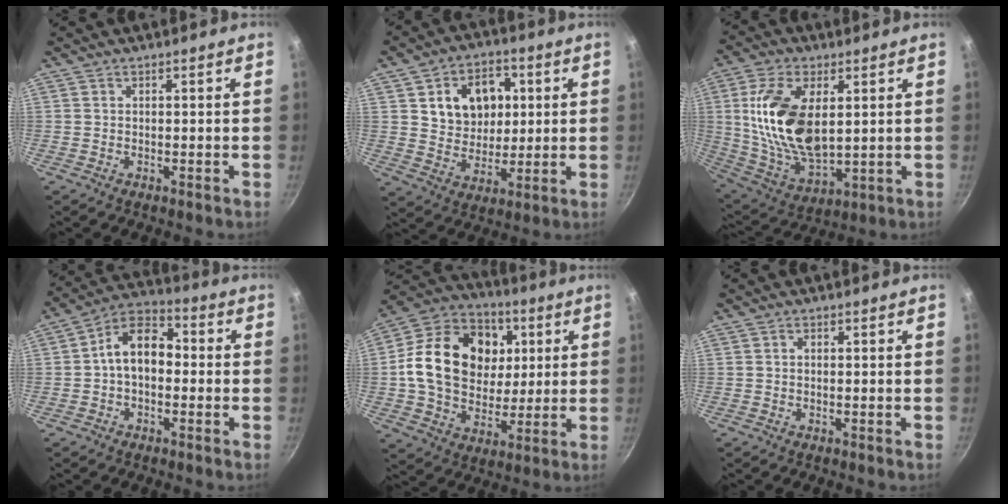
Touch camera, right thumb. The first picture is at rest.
{"total": 13.0, "force": [3.2, 10.2, 7.5], "torque": [-0.082, -0.005, 0.053]}
{"total": 18.5, "force": [3.4, 10.0, 15.2], "torque": [-0.283, -0.018, 0.076]}
{"total": 10.3, "force": [-0.3, 6.9, 7.6], "torque": [-0.095, 0.039, -0.025]}
{"total": 22.6, "force": [3.7, 17.4, 14.0], "torque": [-0.220, 0.012, 0.060]}
{"total": 0.6, "force": [0.0, 0.4, 0.5], "torque": [-0.009, 0.003, 0.000]}